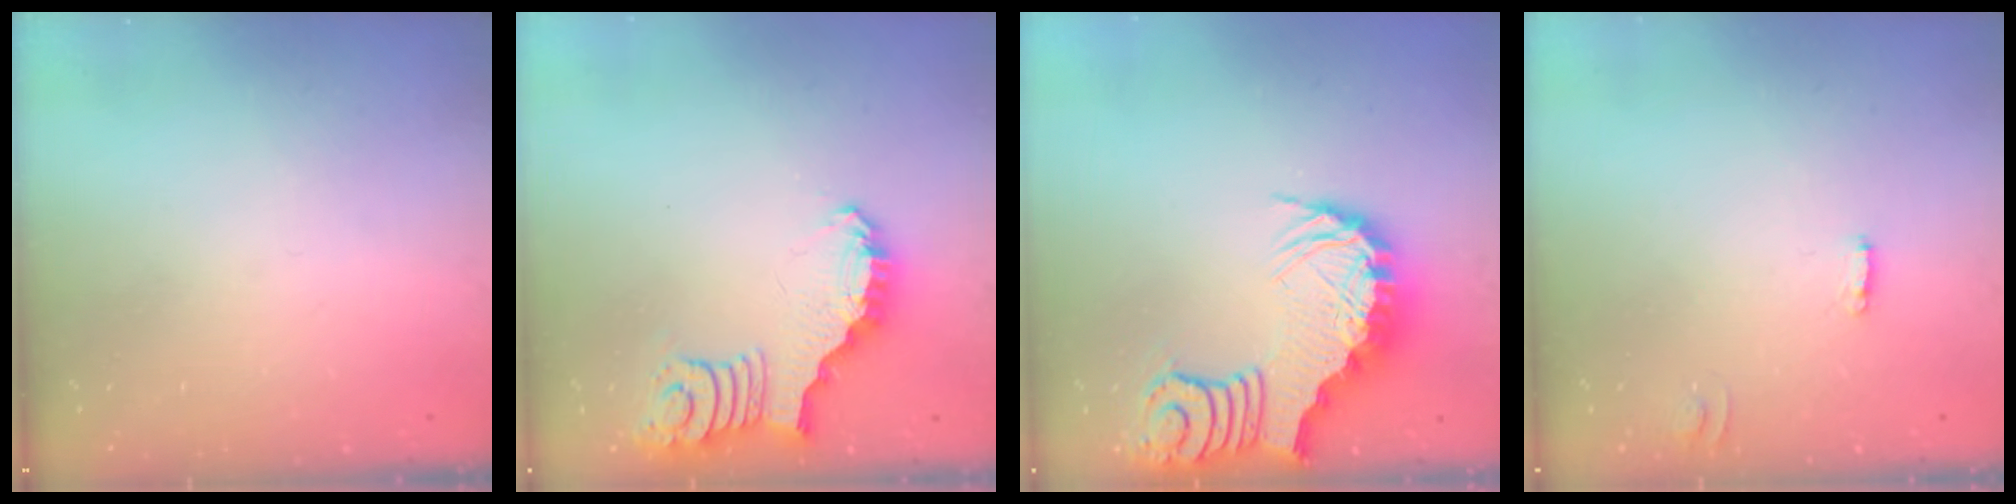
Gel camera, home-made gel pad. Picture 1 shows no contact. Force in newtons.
{"total": 2.6, "press": 2.6, "slide": 0.3}
{"total": 3.8, "press": 3.8, "slide": 0.7}
{"total": 2.0, "press": 2.0, "slide": 0.1}